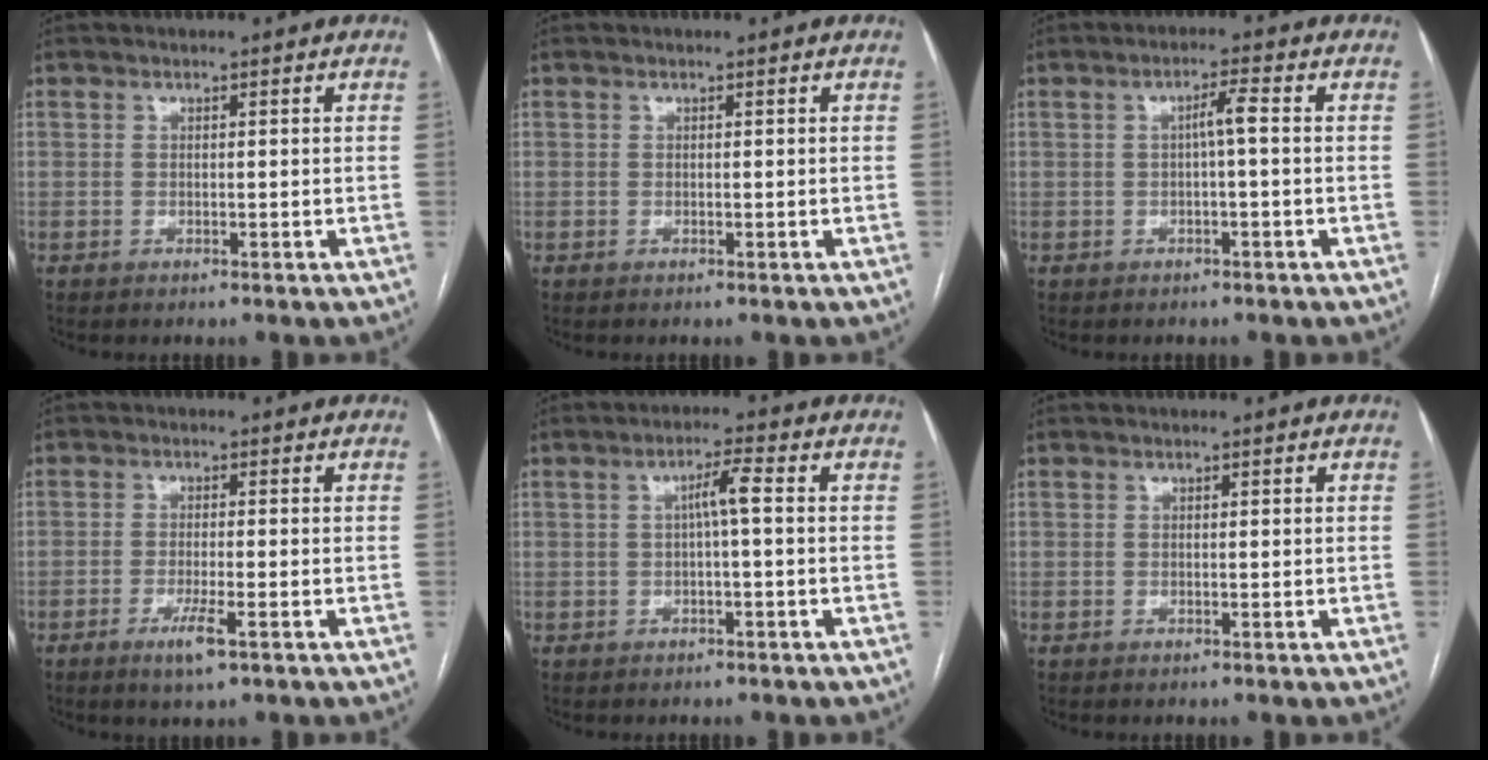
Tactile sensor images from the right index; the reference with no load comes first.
{"total": 0.0}
{"total": 2.5, "force": [0.0, -0.1, 2.5], "torque": [-0.042, 0.005, 0.001]}
{"total": 3.8, "force": [-2.0, 0.1, 3.3], "torque": [-0.062, -0.009, -0.035]}
{"total": 3.1, "force": [0.2, -0.1, 3.1], "torque": [-0.056, 0.009, 0.005]}
{"total": 0.0}